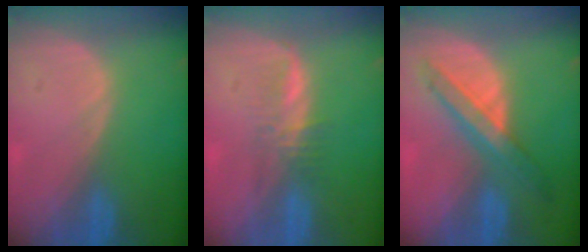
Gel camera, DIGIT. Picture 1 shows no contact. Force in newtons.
{"total": 3.1, "press": 3.1, "slide": 0.5}
{"total": 6.9, "press": 6.4, "slide": 2.5}